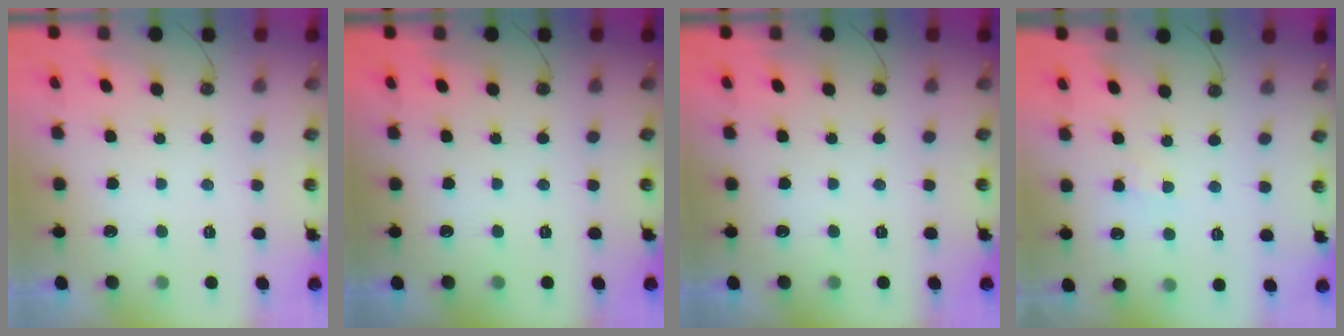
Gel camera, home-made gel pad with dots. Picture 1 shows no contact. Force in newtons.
{"total": 0.0}
{"total": 0.0}
{"total": 1.6, "press": 1.5, "slide": 0.3}